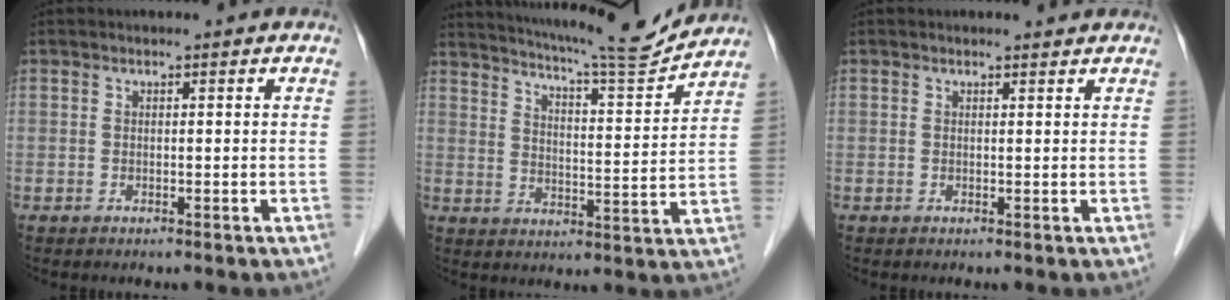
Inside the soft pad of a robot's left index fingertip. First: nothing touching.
{"total": 14.6, "force": [13.8, -0.5, 4.8], "torque": [-0.088, -0.022, 0.197]}
{"total": 0.9, "force": [0.9, 0.1, 0.0], "torque": [-0.011, -0.003, 0.010]}